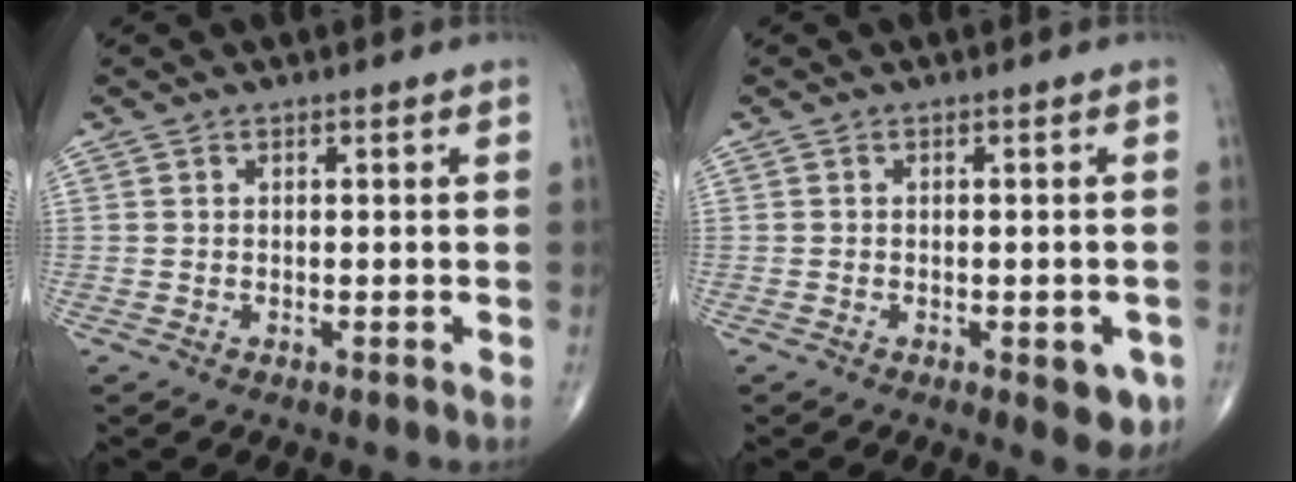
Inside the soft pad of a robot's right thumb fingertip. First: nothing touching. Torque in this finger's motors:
{"motor_torque": [0.87, 0.80, 0.03, 0.08, -0.01]}